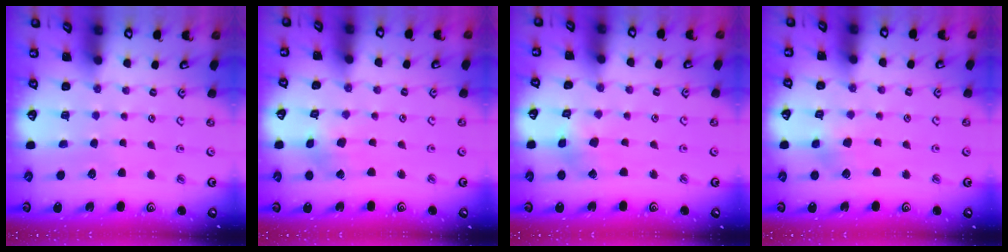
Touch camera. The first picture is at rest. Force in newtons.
{"total": 2.2, "press": 2.2, "slide": 0.1}
{"total": 2.6, "press": 2.6, "slide": 0.3}
{"total": 7.6, "press": 7.5, "slide": 0.5}